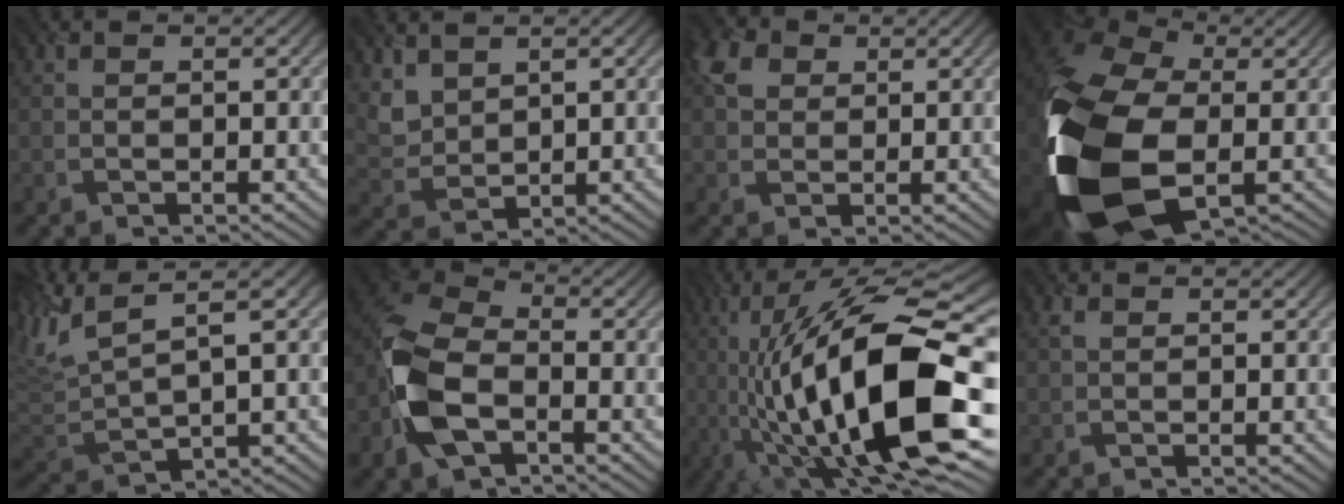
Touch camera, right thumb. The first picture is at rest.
{"total": 4.3, "force": [2.8, 2.5, 2.0], "torque": [-0.059, -0.006, 0.067]}
{"total": 3.8, "force": [1.3, 3.1, 1.9], "torque": [-0.047, 0.009, 0.020]}
{"total": 19.0, "force": [-4.1, 12.3, 13.9], "torque": [-0.339, -0.044, -0.066]}
{"total": 9.1, "force": [4.4, 2.9, 7.5], "torque": [-0.186, 0.022, 0.088]}
{"total": 10.5, "force": [-3.3, 6.4, 7.6], "torque": [-0.186, -0.007, -0.076]}
{"total": 20.2, "force": [-3.6, 6.3, 18.9], "torque": [-0.351, 0.017, -0.067]}
{"total": 0.8, "force": [0.3, 0.4, 0.6], "torque": [-0.020, 0.003, 0.004]}